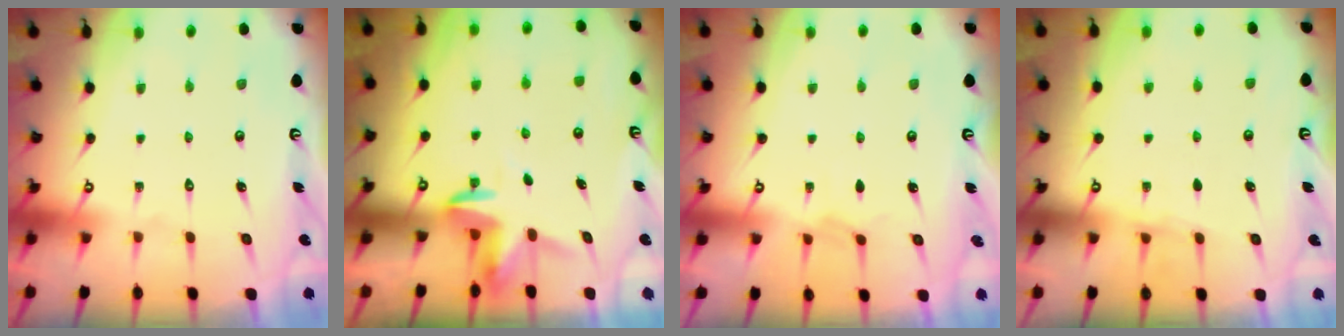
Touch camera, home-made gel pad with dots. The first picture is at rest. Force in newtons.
{"total": 3.5, "press": 3.5, "slide": 0.2}
{"total": 3.4, "press": 3.3, "slide": 0.5}
{"total": 3.0, "press": 2.9, "slide": 0.4}